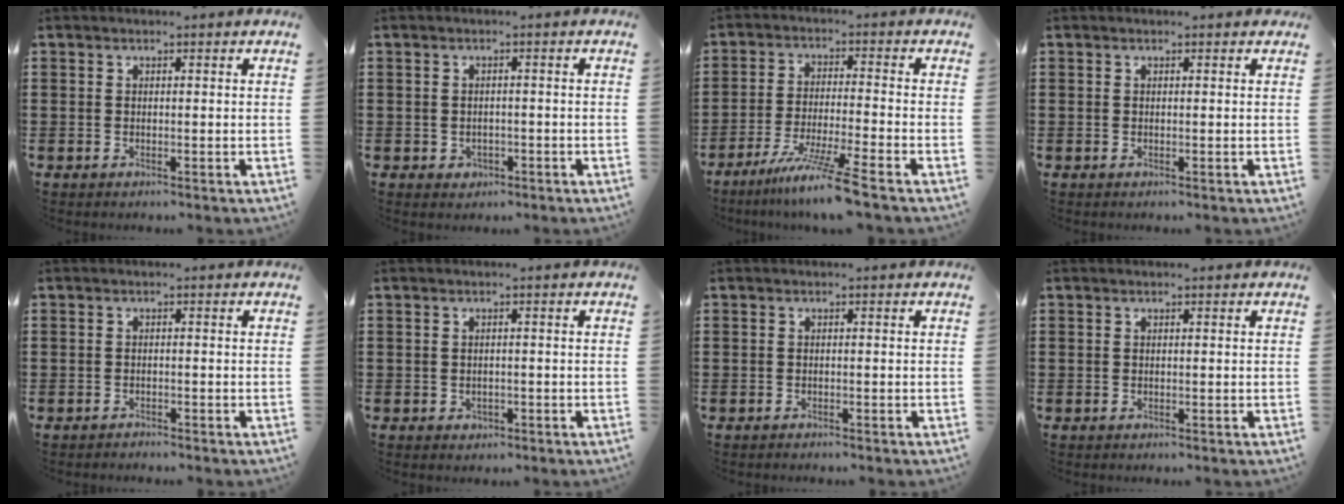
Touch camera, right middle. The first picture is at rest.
{"total": 1.0, "force": [-0.4, 0.9, 0.4], "torque": [-0.013, 0.002, -0.010]}
{"total": 8.0, "force": [-6.3, -1.0, 4.8], "torque": [-0.093, -0.021, -0.123]}
{"total": 0.0}
{"total": 0.9, "force": [-0.9, 0.0, 0.1], "torque": [-0.004, 0.000, -0.019]}
{"total": 0.8, "force": [-0.3, 0.6, 0.4], "torque": [-0.011, 0.001, -0.007]}
{"total": 0.6, "force": [-0.6, 0.0, 0.2], "torque": [-0.005, -0.002, -0.011]}
{"total": 0.0}